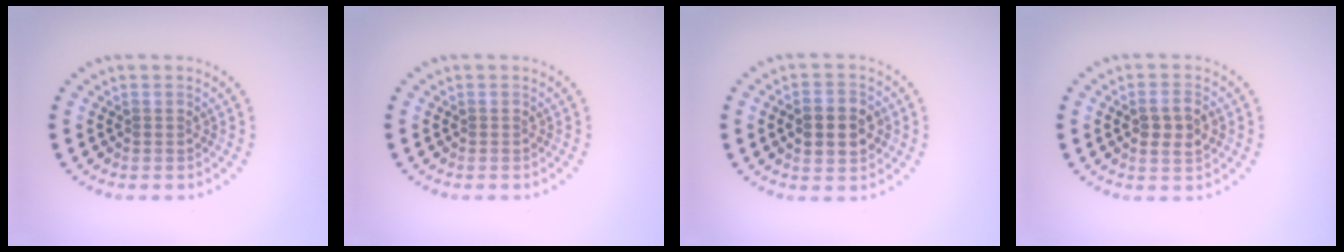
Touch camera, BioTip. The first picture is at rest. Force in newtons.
{"total": 0.0}
{"total": 4.5, "press": 4.5, "slide": 0.1}
{"total": 2.6, "press": 2.5, "slide": 0.4}